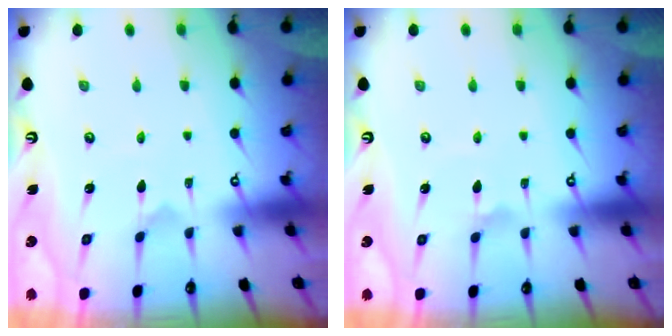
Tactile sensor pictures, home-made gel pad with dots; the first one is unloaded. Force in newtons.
{"total": 1.7, "press": 1.7, "slide": 0.4}